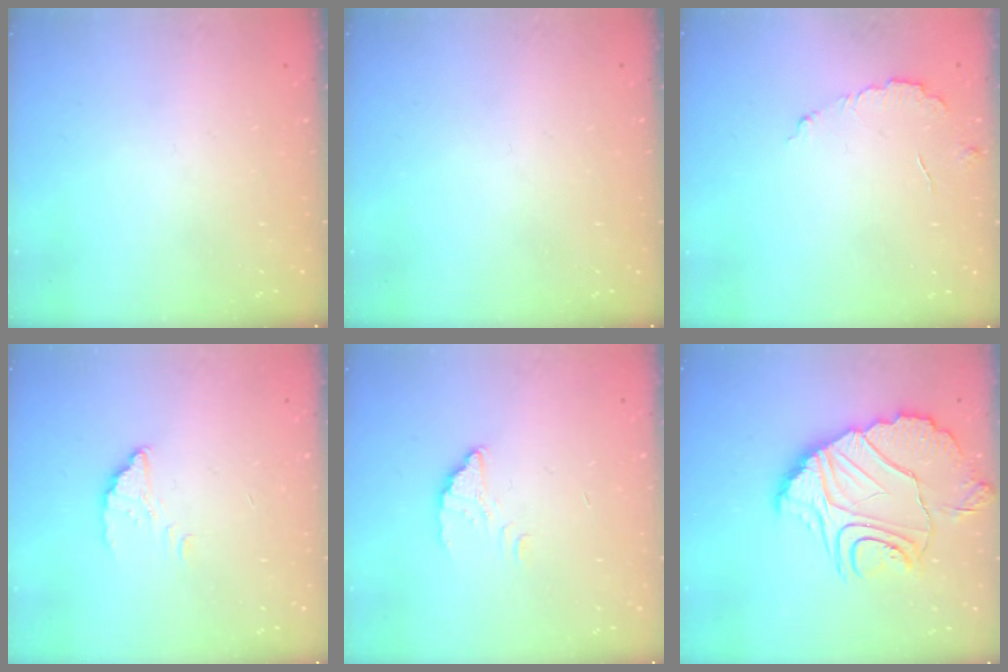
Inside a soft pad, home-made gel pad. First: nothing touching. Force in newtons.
{"total": 0.0}
{"total": 3.8, "press": 3.8, "slide": 0.2}
{"total": 2.2, "press": 2.2, "slide": 0.2}
{"total": 2.6, "press": 2.6, "slide": 0.2}
{"total": 13.9, "press": 13.9, "slide": 0.6}